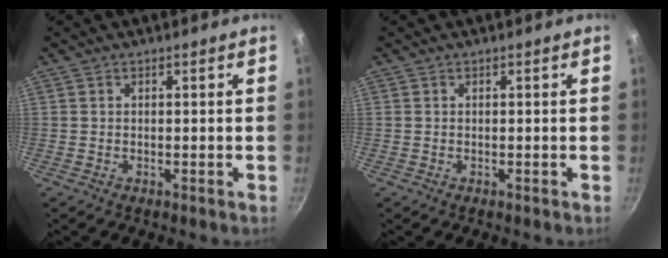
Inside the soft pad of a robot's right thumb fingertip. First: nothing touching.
{"total": 0.0}